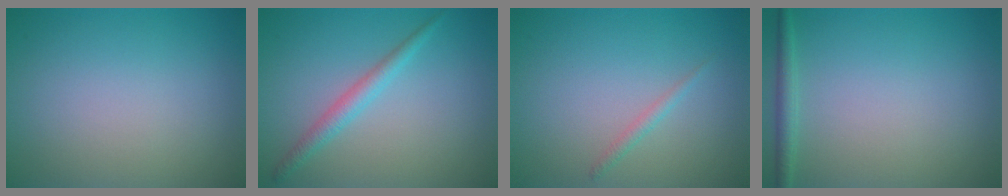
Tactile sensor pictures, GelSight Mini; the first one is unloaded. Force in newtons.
{"total": 2.0, "press": 2.0, "slide": 0.0}
{"total": 0.9, "press": 0.9, "slide": 0.1}
{"total": 1.4, "press": 1.4, "slide": 0.1}